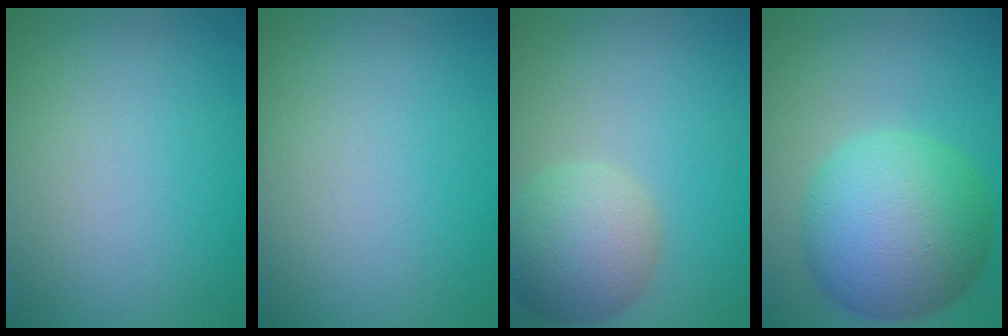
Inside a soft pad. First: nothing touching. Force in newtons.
{"total": 0.0}
{"total": 5.4, "press": 5.4, "slide": 0.5}
{"total": 10.8, "press": 10.8, "slide": 0.3}